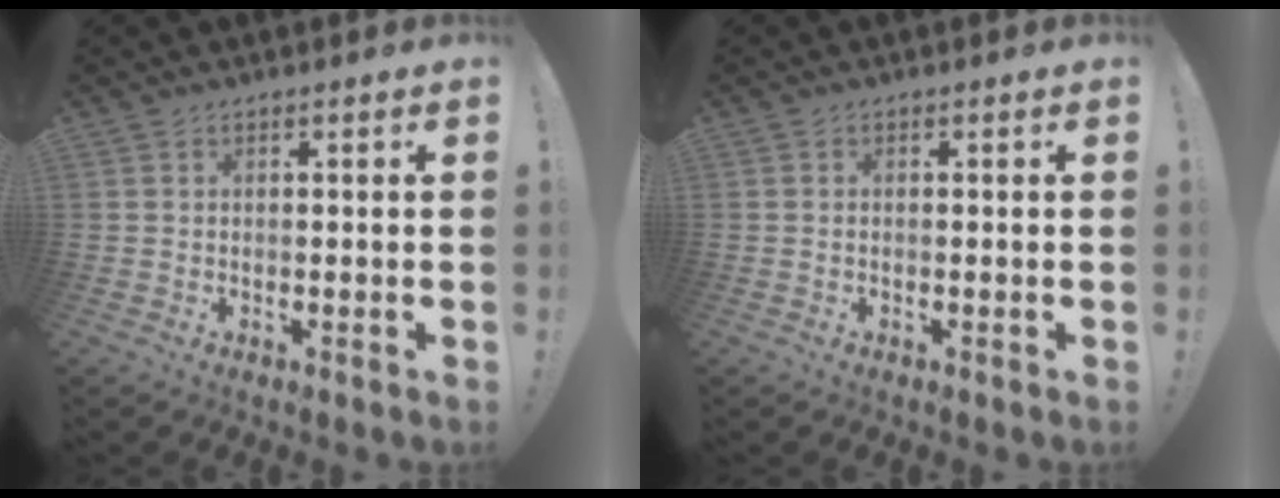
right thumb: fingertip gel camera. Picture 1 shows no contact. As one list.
[{"total": 0.0}]